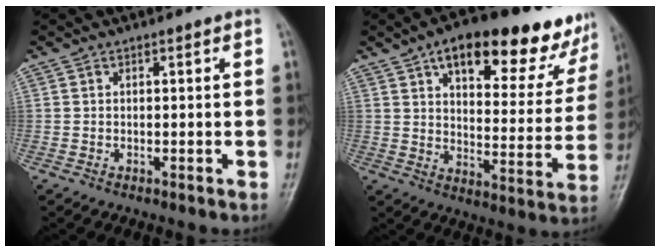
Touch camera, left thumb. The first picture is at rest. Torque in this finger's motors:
{"motor_torque": [0.49, 0.70, 1.62, -1.13, 0.23]}